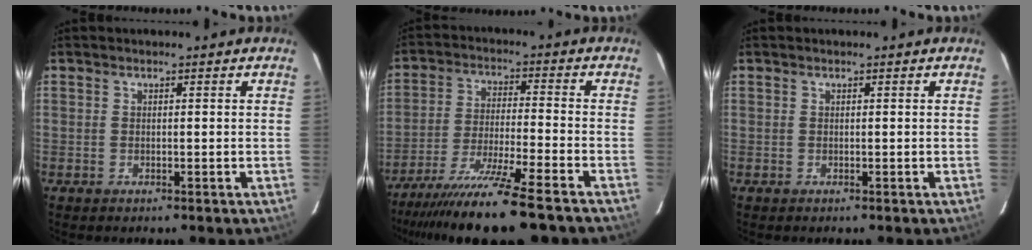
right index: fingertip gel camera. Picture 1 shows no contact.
{"total": 16.9, "force": [-14.3, 0.1, 9.0], "torque": [-0.181, -0.039, -0.241]}
{"total": 0.0}